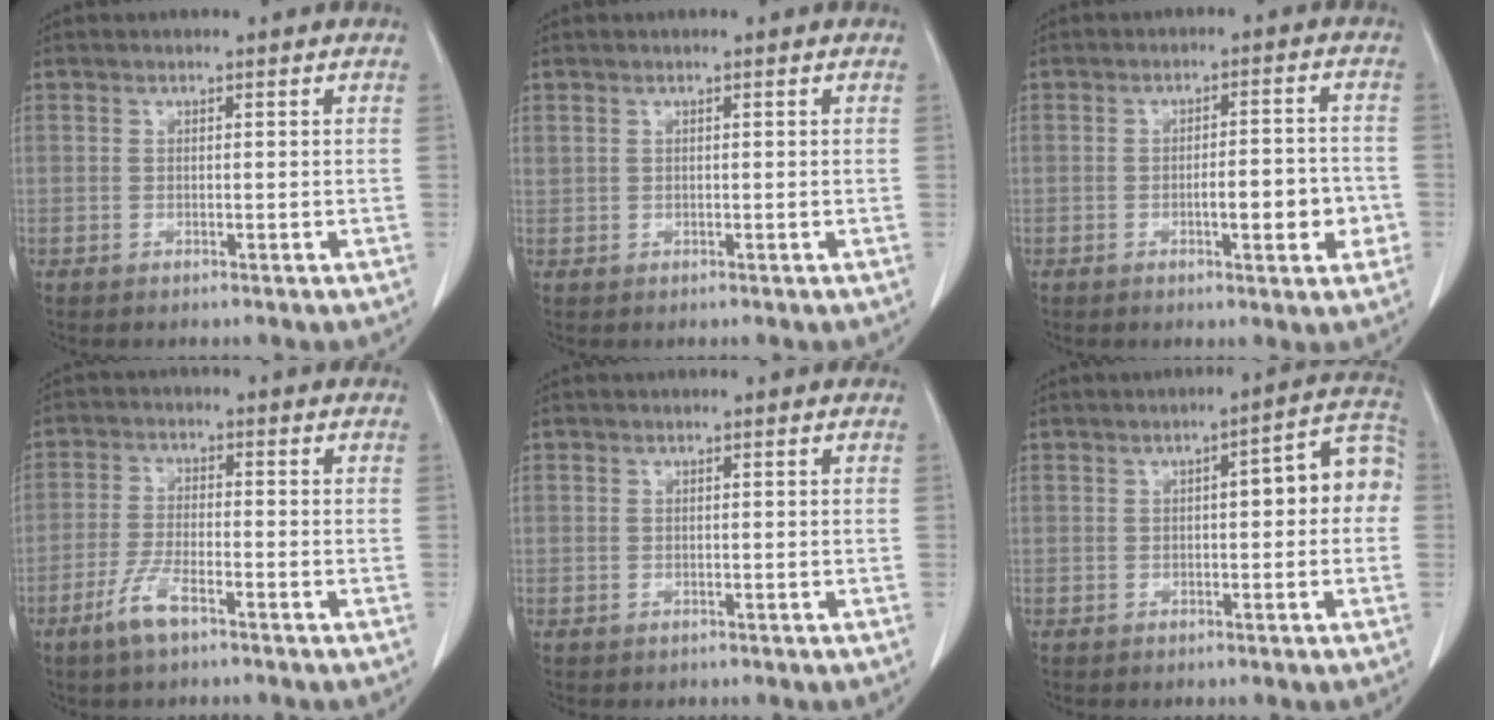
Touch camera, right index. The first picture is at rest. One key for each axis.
{"total": 0.6, "fx": 0.5, "fy": 0.3, "fz": 0.1, "tx": -0.002, "ty": 0.011, "tz": 0.011}
{"total": 6.8, "fx": -2.0, "fy": 1.6, "fz": 6.2, "tx": -0.086, "ty": 0.011, "tz": -0.022}
{"total": 5.1, "fx": -3.3, "fy": 1.0, "fz": 3.8, "tx": -0.083, "ty": -0.004, "tz": -0.062}
{"total": 0.7, "fx": -0.2, "fy": 0.6, "fz": -0.1, "tx": 0.006, "ty": 0.006, "tz": -0.005}
{"total": 8.0, "fx": 0.4, "fy": 2.2, "fz": 7.7, "tx": -0.092, "ty": 0.038, "tz": 0.000}